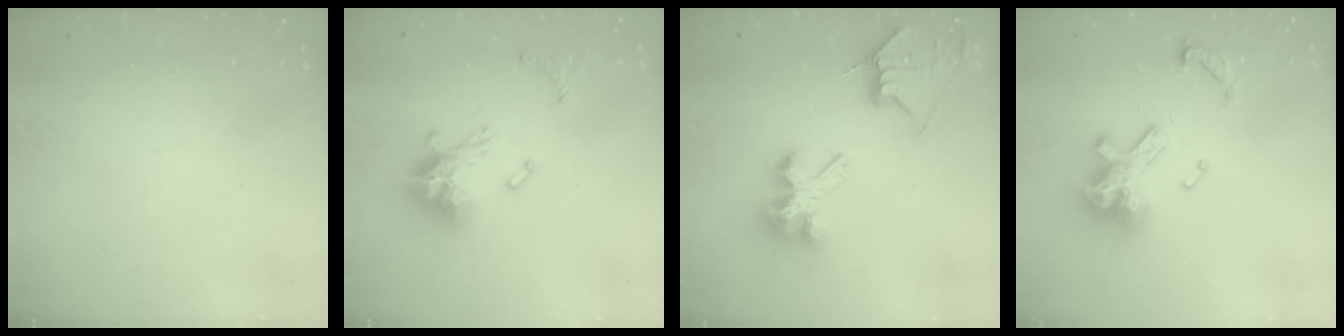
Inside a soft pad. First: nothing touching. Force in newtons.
{"total": 13.4, "press": 13.4, "slide": 0.9}
{"total": 8.6, "press": 8.5, "slide": 1.1}
{"total": 14.3, "press": 14.2, "slide": 1.7}